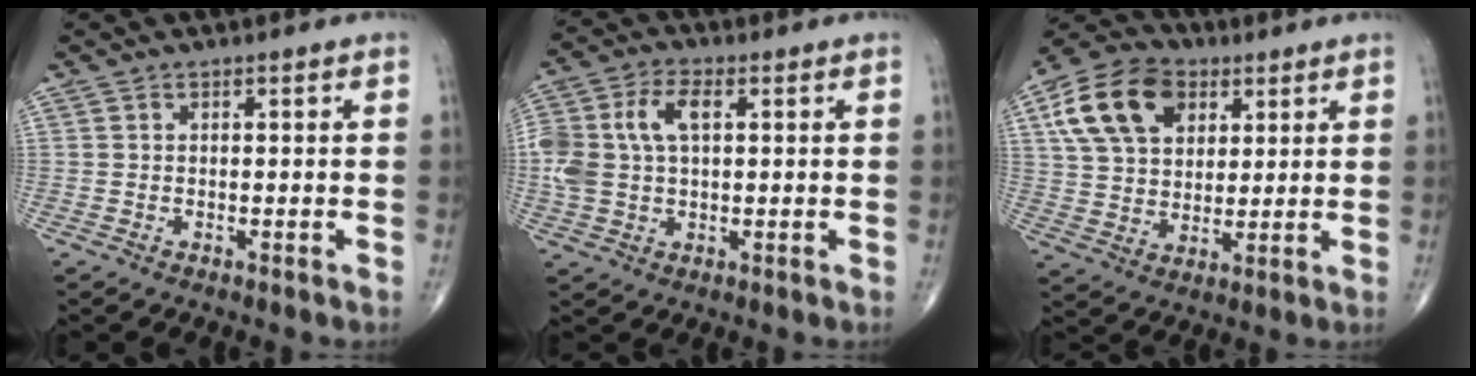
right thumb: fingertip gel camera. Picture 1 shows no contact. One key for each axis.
{"total": 10.7, "fx": 1.8, "fy": 6.4, "fz": 8.4, "tx": -0.187, "ty": 0.018, "tz": 0.036}
{"total": 16.0, "fx": 6.1, "fy": 11.0, "fz": 9.8, "tx": -0.165, "ty": -0.003, "tz": 0.108}